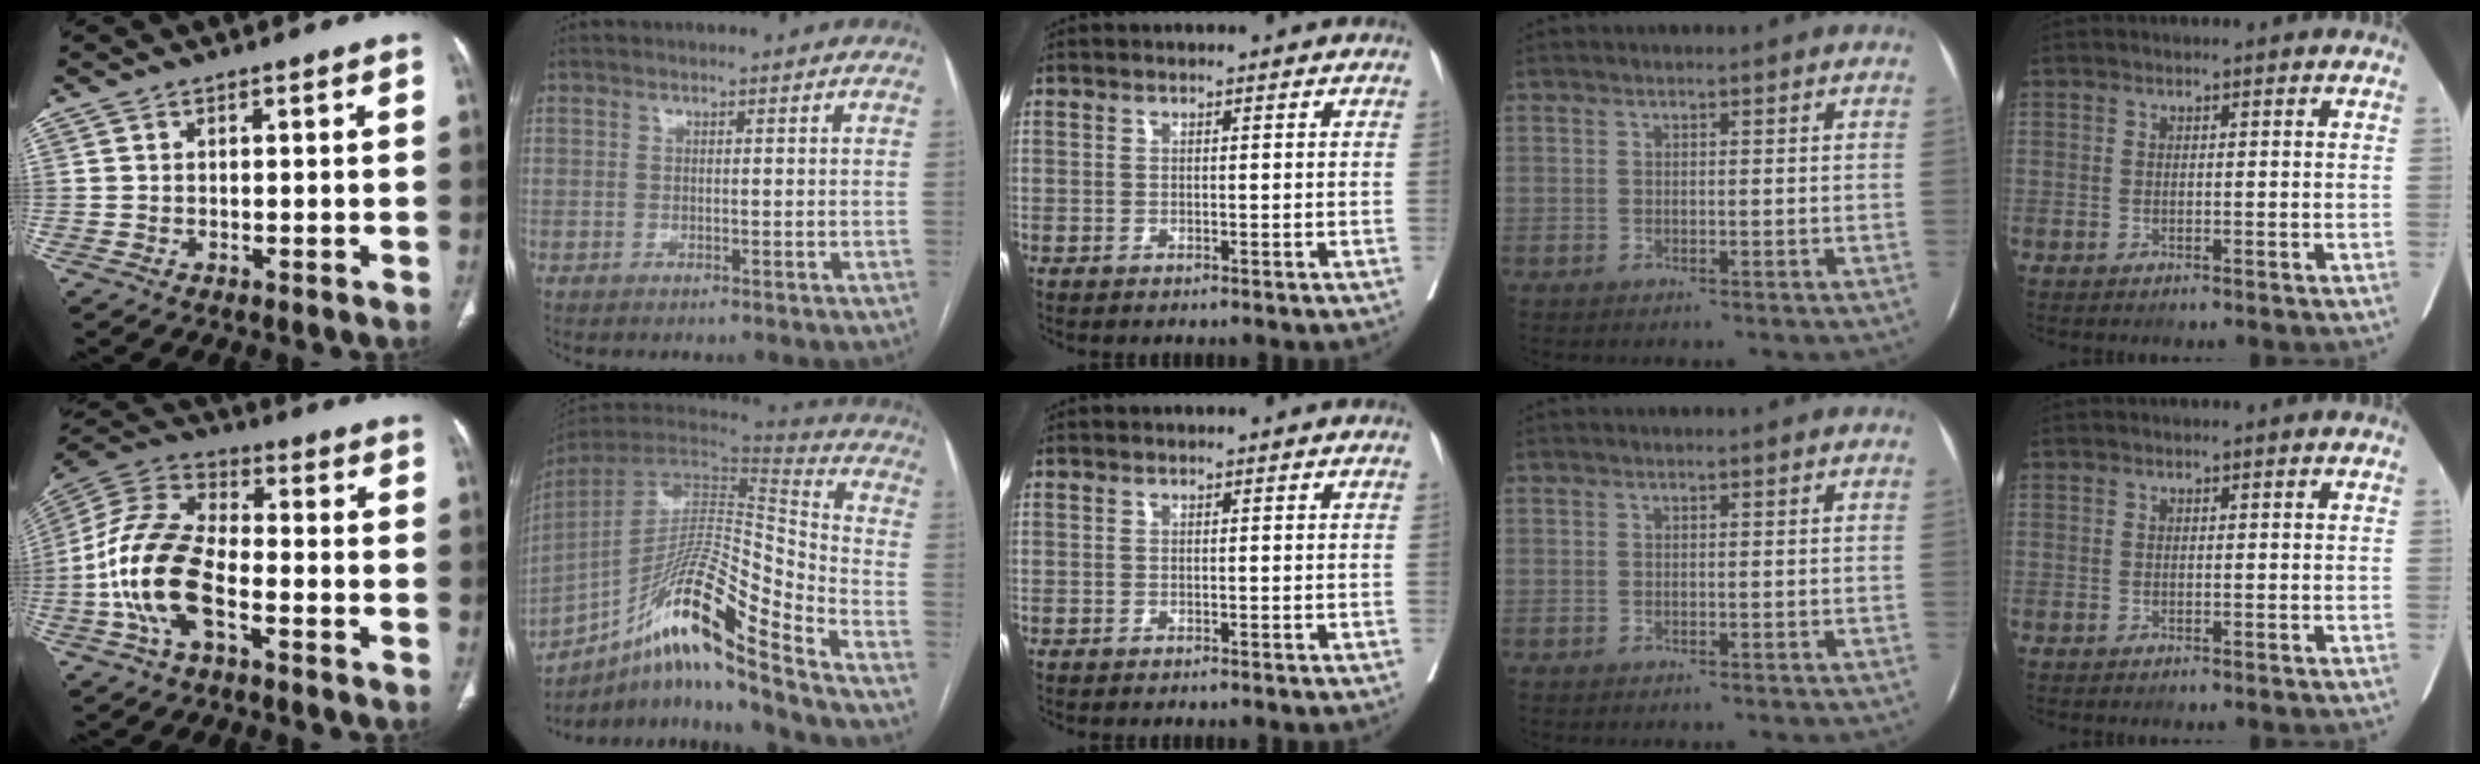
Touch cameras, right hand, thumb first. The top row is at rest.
{"thumb": {"total": 16.2, "force": [-4.8, 8.3, 13.1], "torque": [-0.273, 0.032, -0.094]}, "index": {"total": 19.9, "force": [-13.5, 0.6, 14.7], "torque": [-0.265, 0.005, -0.246]}}